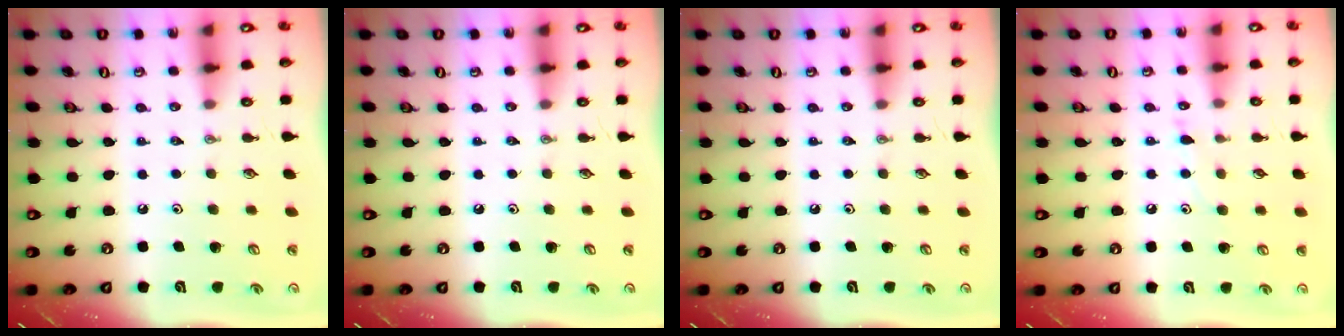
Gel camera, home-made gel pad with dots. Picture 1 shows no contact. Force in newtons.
{"total": 0.0}
{"total": 0.0}
{"total": 6.5, "press": 6.5, "slide": 0.6}